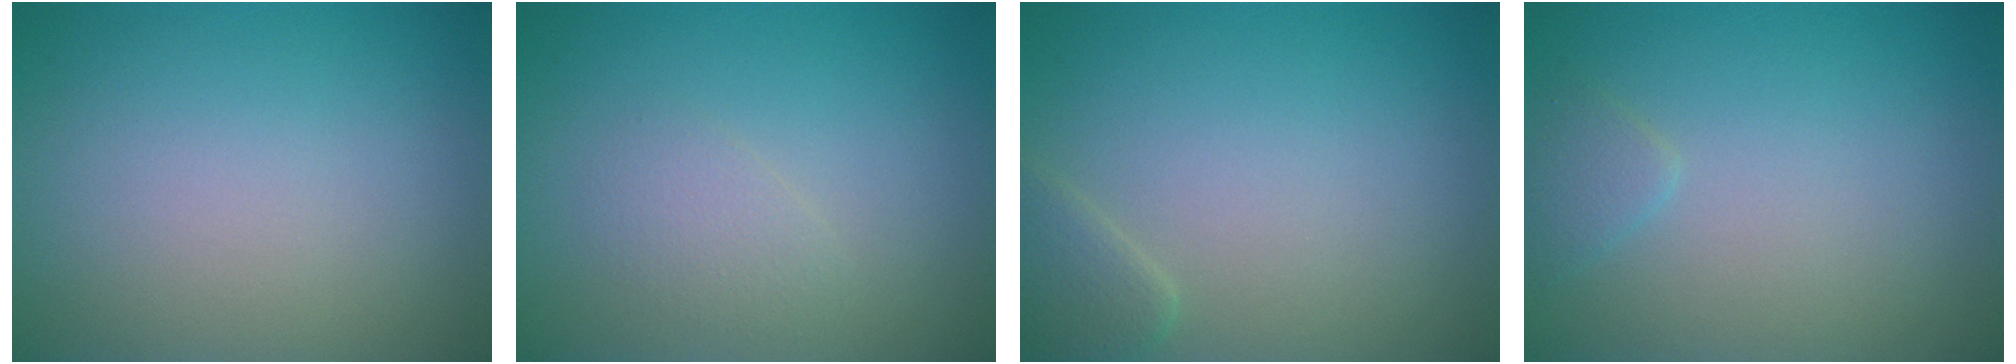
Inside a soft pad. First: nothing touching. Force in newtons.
{"total": 1.4, "press": 1.4, "slide": 0.1}
{"total": 1.9, "press": 1.9, "slide": 0.1}
{"total": 1.1, "press": 1.1, "slide": 0.1}